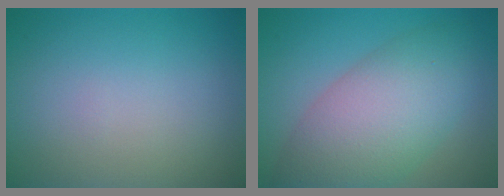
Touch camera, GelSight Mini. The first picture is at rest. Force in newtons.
{"total": 8.5, "press": 8.5, "slide": 0.0}